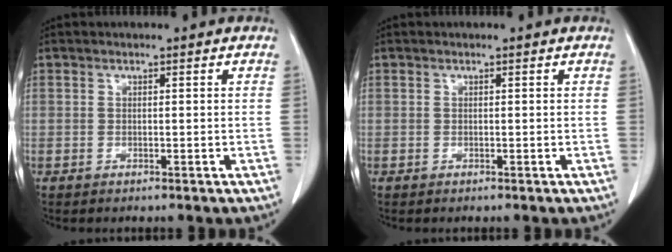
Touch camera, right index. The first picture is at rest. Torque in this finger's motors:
{"motor_torque": [0.12, -0.09, -0.02, 0.01]}